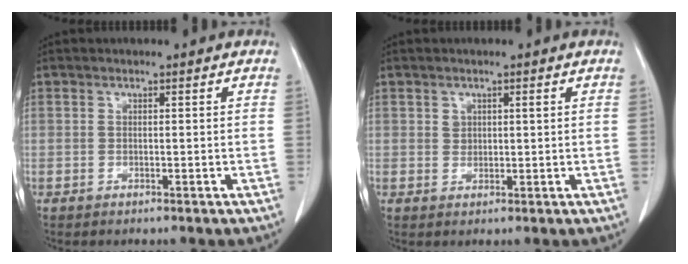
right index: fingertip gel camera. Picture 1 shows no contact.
{"total": 1.3, "force": [0.6, 0.9, 0.7], "torque": [-0.010, 0.001, 0.014]}